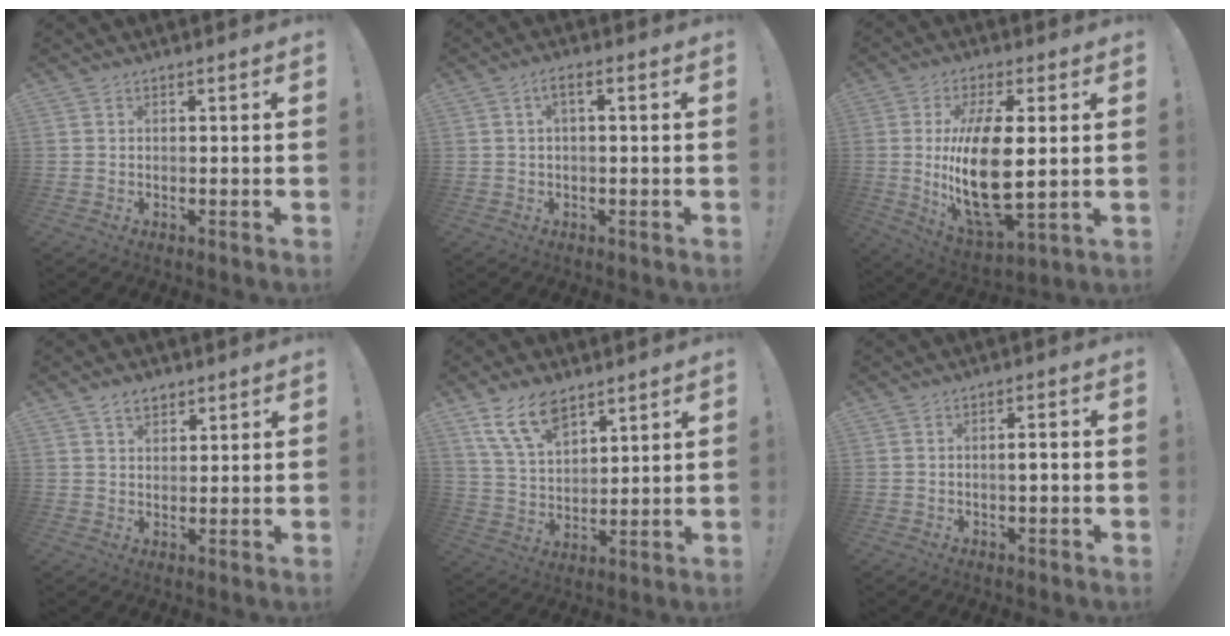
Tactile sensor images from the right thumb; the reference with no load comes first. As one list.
[{"total": 2.9, "force": [-0.1, 0.7, 2.8], "torque": [-0.053, 0.004, -0.002]}, {"total": 19.4, "force": [1.2, 8.2, 17.5], "torque": [-0.342, -0.027, 0.018]}, {"total": 4.5, "force": [2.9, 2.8, 2.0], "torque": [-0.026, -0.009, 0.051]}, {"total": 12.2, "force": [8.4, 6.0, 6.5], "torque": [-0.128, -0.038, 0.163]}, {"total": 2.0, "force": [-0.6, 0.2, 2.0], "torque": [-0.028, 0.000, -0.013]}]